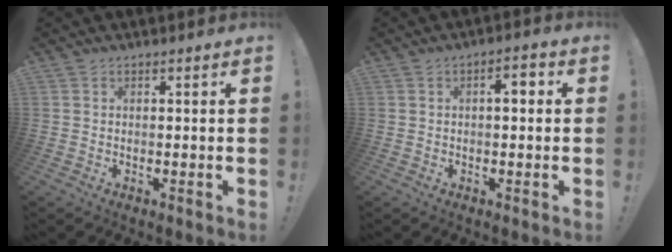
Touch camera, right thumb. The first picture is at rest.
{"total": 3.8, "force": [0.2, 1.7, 3.4], "torque": [-0.043, 0.006, -0.005]}